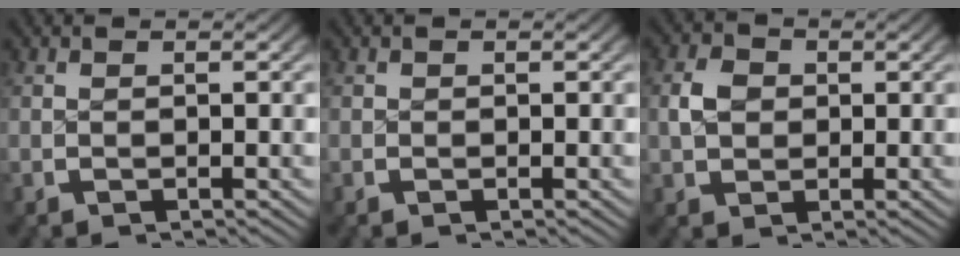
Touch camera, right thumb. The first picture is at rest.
{"total": 0.0}
{"total": 2.9, "force": [0.7, 2.6, 1.0], "torque": [-0.022, -0.005, 0.016]}